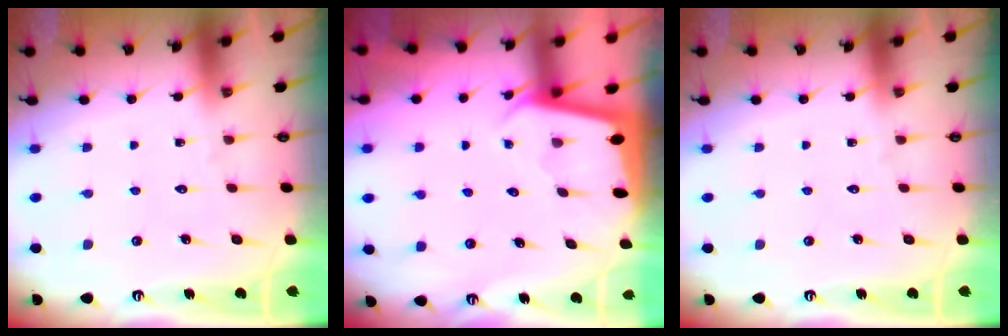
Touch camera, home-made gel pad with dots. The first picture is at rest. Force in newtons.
{"total": 1.9, "press": 1.9, "slide": 0.1}
{"total": 0.0}